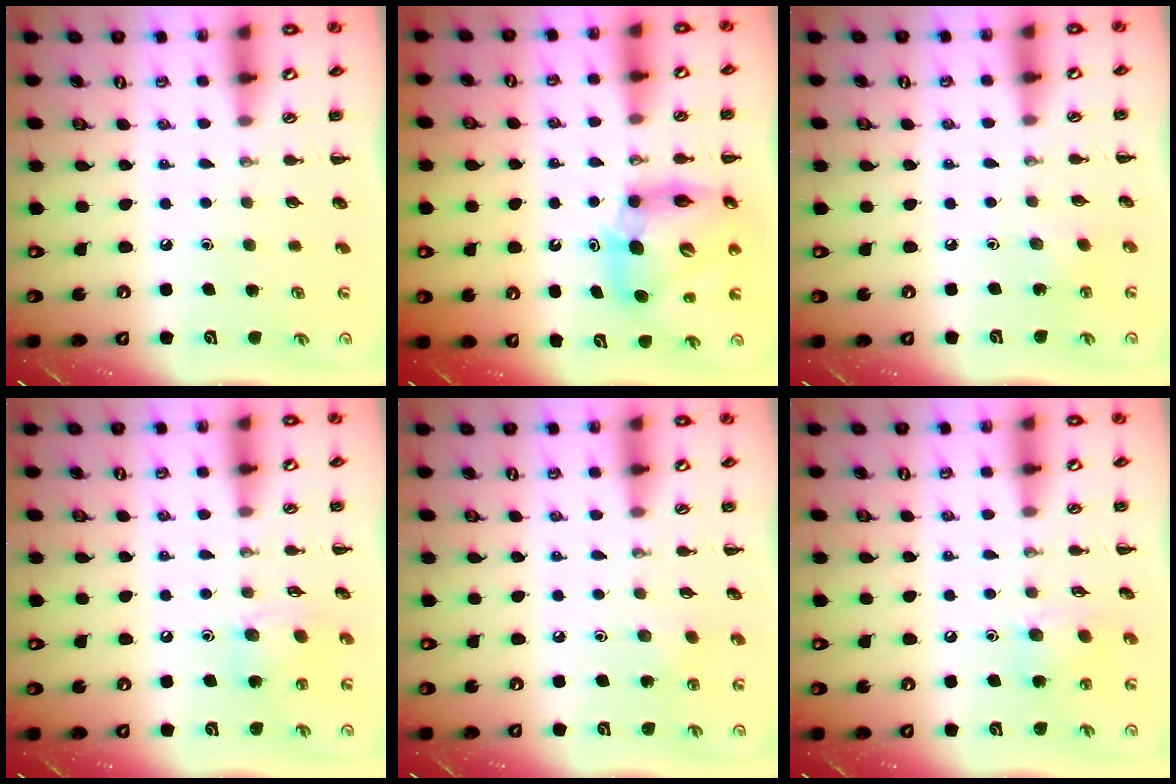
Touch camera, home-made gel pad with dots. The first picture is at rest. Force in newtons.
{"total": 11.9, "press": 11.4, "slide": 3.4}
{"total": 2.1, "press": 2.0, "slide": 0.6}
{"total": 8.2, "press": 8.2, "slide": 0.9}
{"total": 2.6, "press": 2.5, "slide": 0.8}
{"total": 7.7, "press": 7.7, "slide": 0.7}